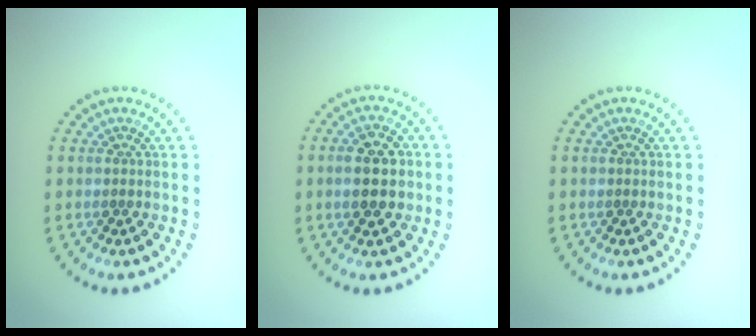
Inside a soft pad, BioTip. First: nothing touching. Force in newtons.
{"total": 4.6, "press": 4.6, "slide": 0.1}
{"total": 0.0}